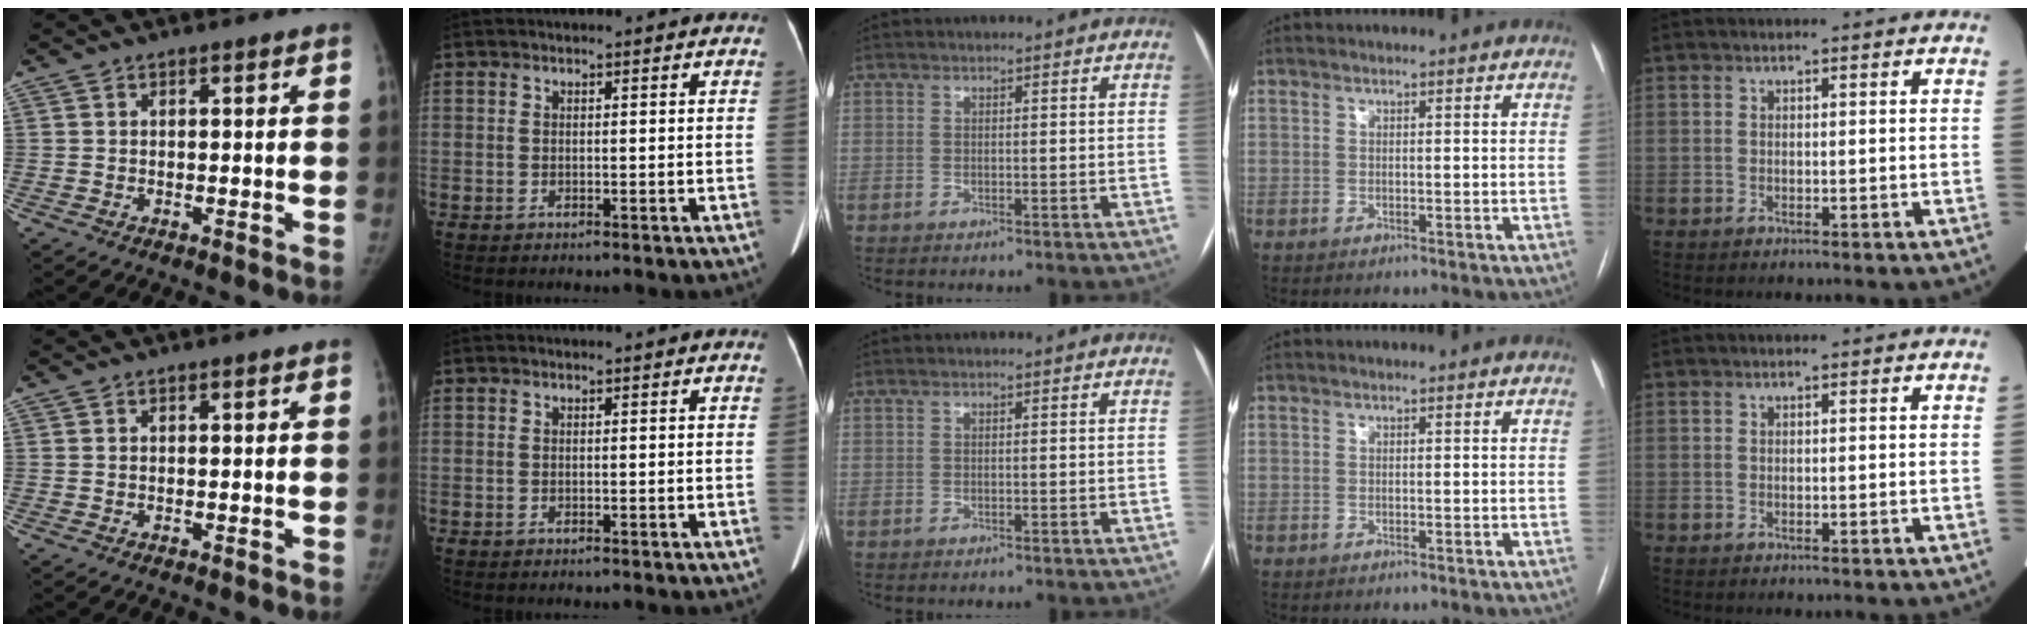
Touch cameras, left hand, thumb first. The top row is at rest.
{}